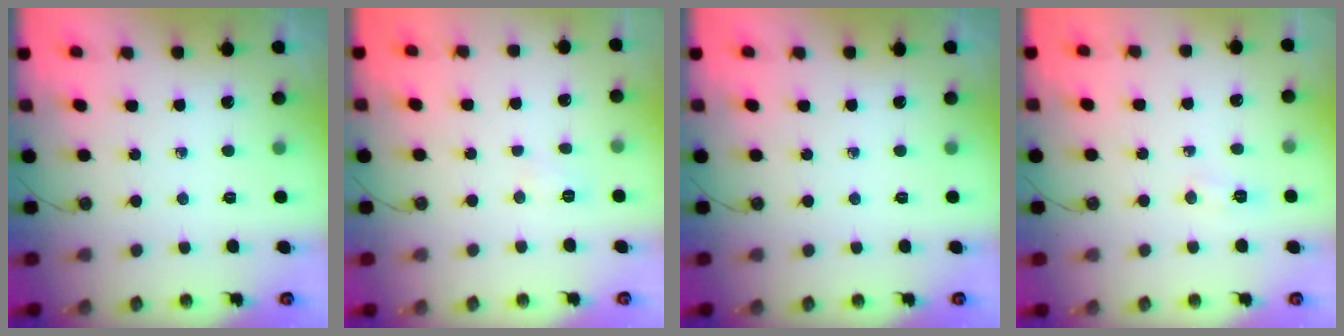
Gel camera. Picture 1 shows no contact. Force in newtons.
{"total": 3.0, "press": 2.9, "slide": 0.7}
{"total": 0.0}
{"total": 6.1, "press": 5.6, "slide": 2.6}